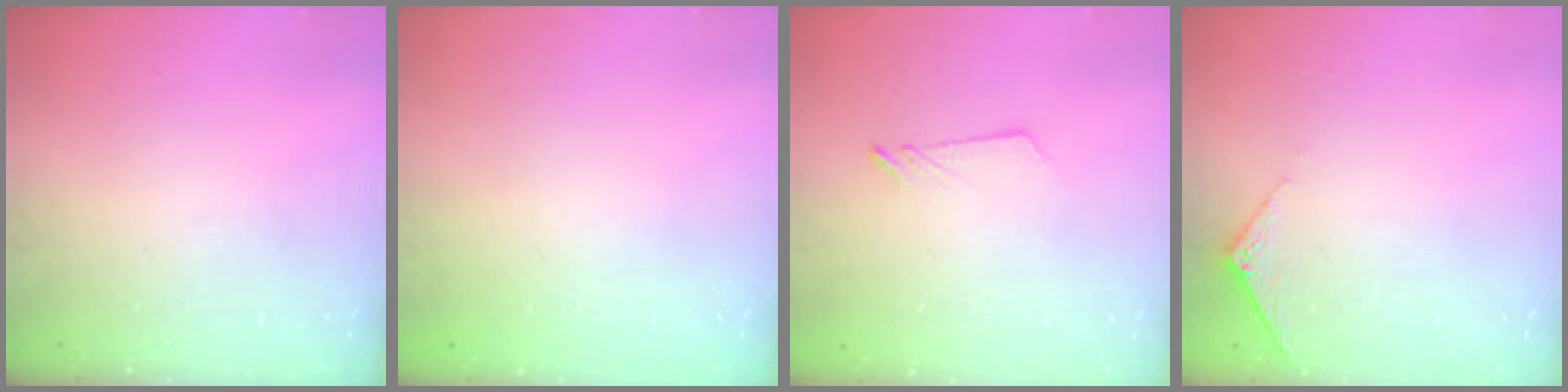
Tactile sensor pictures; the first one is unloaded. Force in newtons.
{"total": 0.0}
{"total": 2.9, "press": 2.9, "slide": 0.3}
{"total": 3.9, "press": 3.9, "slide": 0.3}